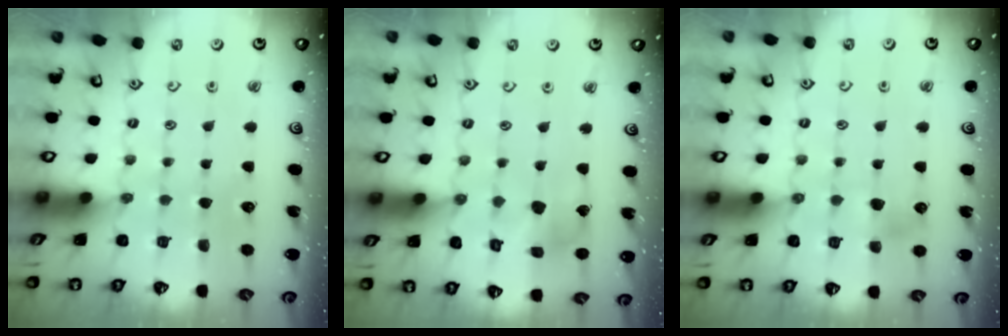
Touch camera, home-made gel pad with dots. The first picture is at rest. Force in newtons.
{"total": 9.4, "press": 9.3, "slide": 1.0}
{"total": 4.5, "press": 4.5, "slide": 0.4}